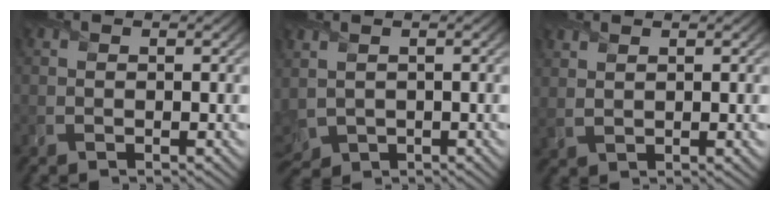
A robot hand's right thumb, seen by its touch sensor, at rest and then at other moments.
{"total": 3.9, "force": [-0.4, 2.8, 2.7], "torque": [-0.080, -0.014, 0.001]}
{"total": 2.1, "force": [1.4, 0.5, 1.5], "torque": [-0.030, 0.005, 0.033]}